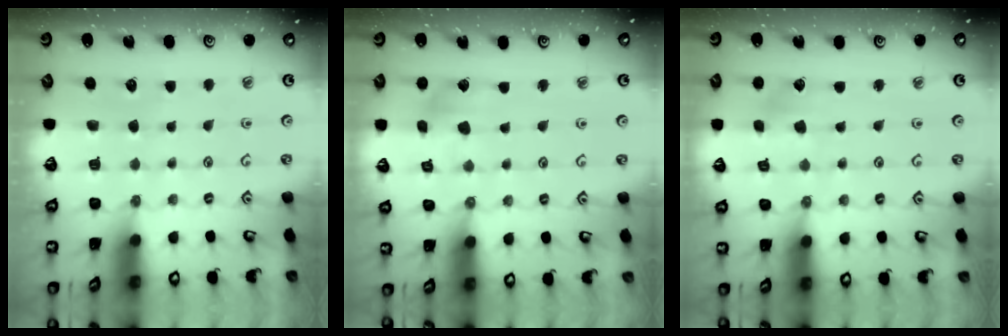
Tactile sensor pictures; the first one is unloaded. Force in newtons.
{"total": 5.4, "press": 5.3, "slide": 0.7}
{"total": 2.5, "press": 2.5, "slide": 0.5}